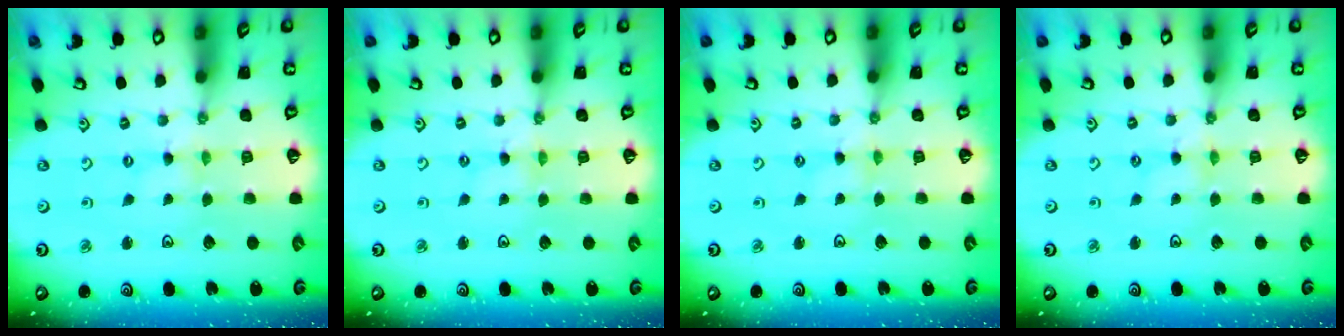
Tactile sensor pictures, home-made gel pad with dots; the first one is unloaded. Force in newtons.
{"total": 0.0}
{"total": 0.0}
{"total": 1.5, "press": 1.5, "slide": 0.2}